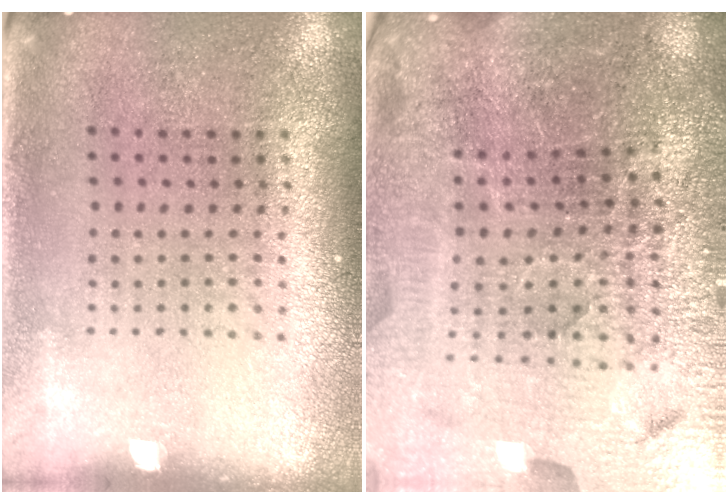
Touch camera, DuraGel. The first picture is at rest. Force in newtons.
{"total": 5.1, "press": 4.9, "slide": 1.5}